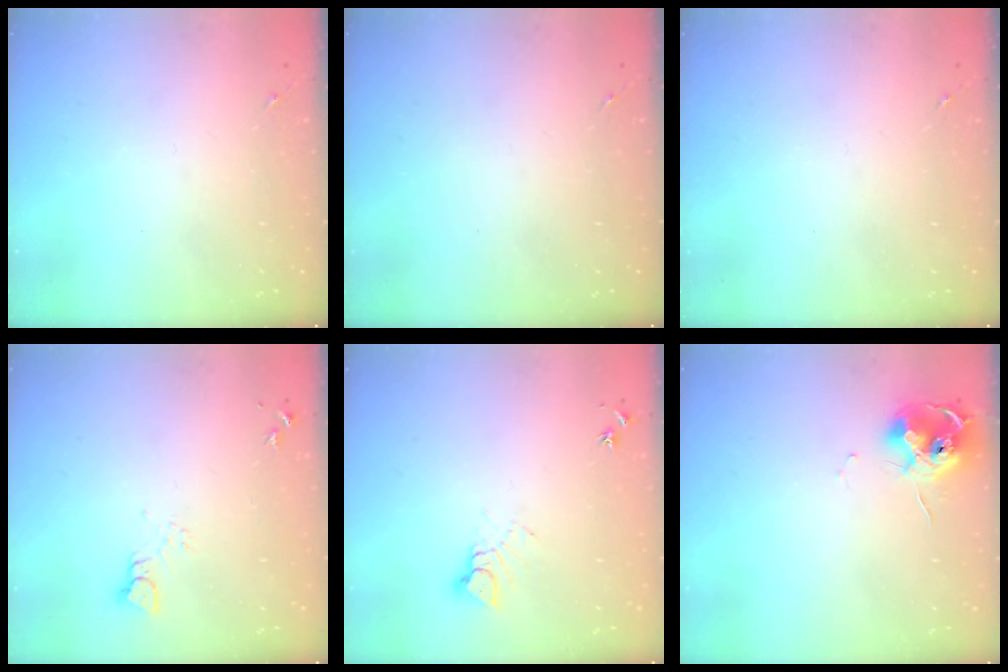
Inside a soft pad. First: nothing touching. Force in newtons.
{"total": 0.0}
{"total": 0.0}
{"total": 3.0, "press": 3.0, "slide": 0.2}
{"total": 6.0, "press": 6.0, "slide": 0.4}
{"total": 11.9, "press": 11.8, "slide": 1.2}